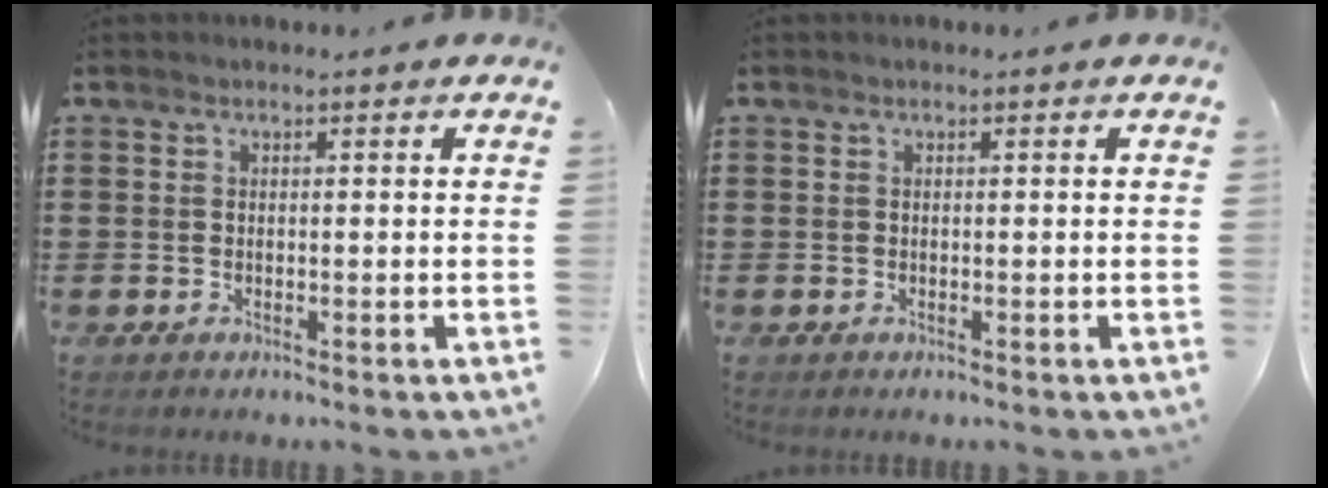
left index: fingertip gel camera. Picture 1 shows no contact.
{"total": 0.0}